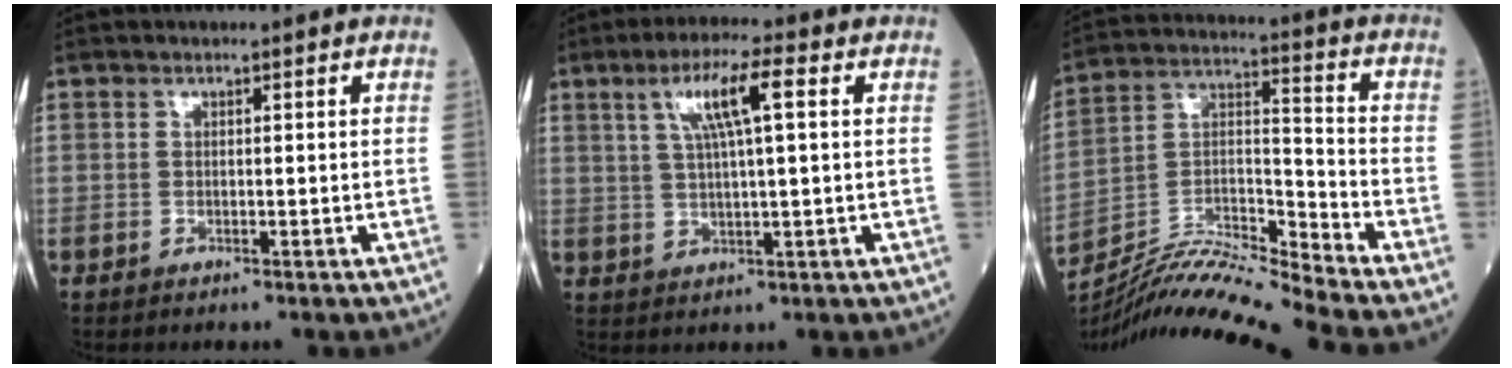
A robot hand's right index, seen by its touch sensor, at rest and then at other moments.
{"total": 7.4, "force": [2.6, 0.5, 6.9], "torque": [-0.131, 0.013, 0.048]}
{"total": 14.3, "force": [-13.5, -2.5, 4.1], "torque": [-0.070, 0.021, -0.248]}